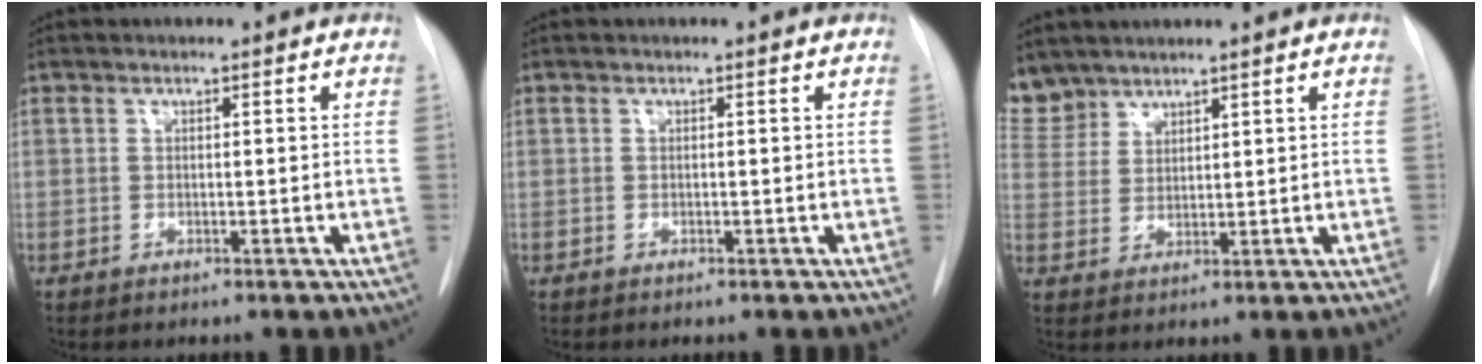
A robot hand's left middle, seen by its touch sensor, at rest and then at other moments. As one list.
[{"total": 0.0}, {"total": 6.8, "force": [6.0, 3.2, 0.3], "torque": [-0.009, 0.010, 0.130]}]